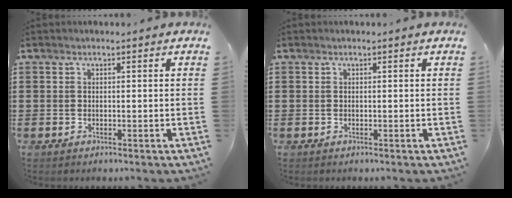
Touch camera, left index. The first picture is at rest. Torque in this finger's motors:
{"motor_torque": [0.00, 0.00, 0.00, 0.00]}